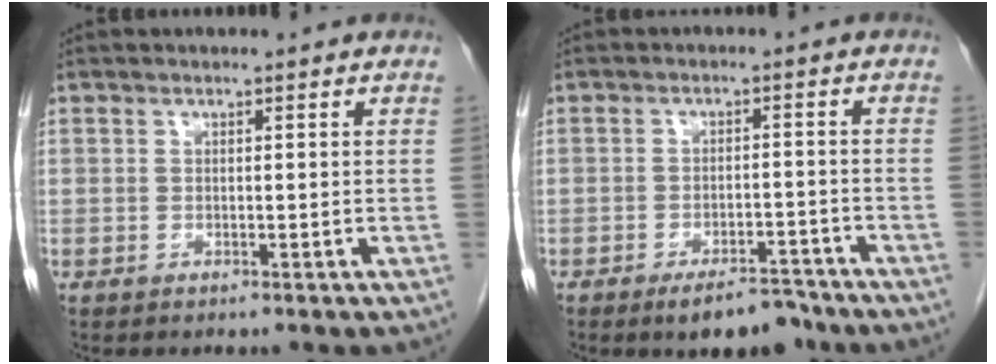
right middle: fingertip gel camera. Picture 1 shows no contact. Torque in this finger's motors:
{"motor_torque": [1.18, -0.96, 0.46, 0.07]}